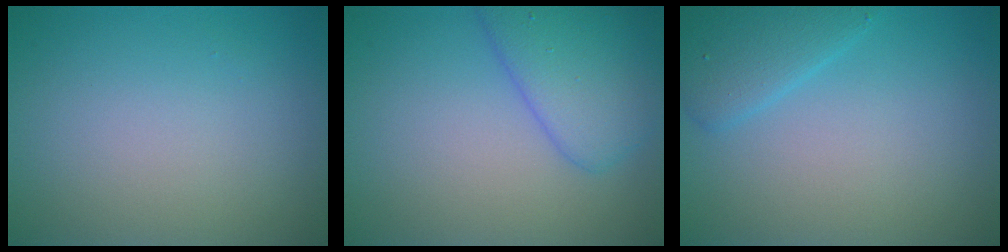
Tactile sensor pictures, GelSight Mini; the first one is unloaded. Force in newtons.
{"total": 4.8, "press": 4.8, "slide": 0.2}
{"total": 2.9, "press": 2.9, "slide": 0.2}